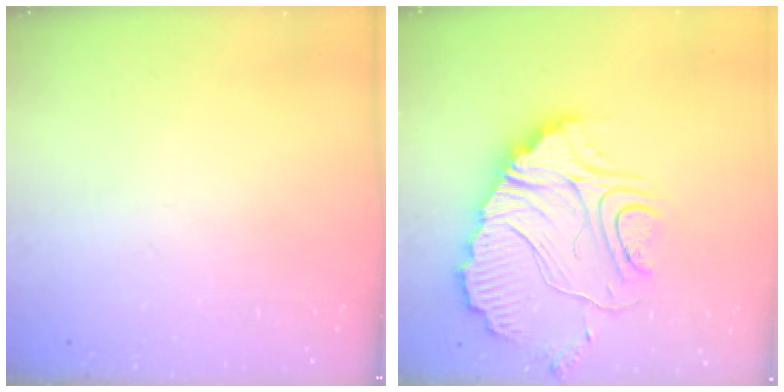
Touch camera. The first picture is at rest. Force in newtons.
{"total": 18.5, "press": 18.4, "slide": 1.7}